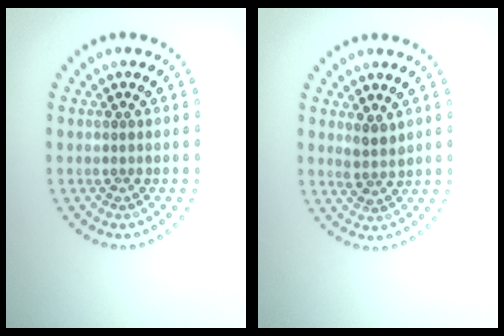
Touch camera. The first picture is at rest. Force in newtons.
{"total": 1.6, "press": 1.4, "slide": 0.9}